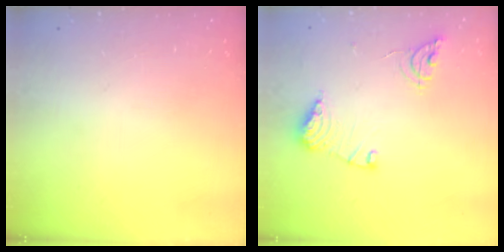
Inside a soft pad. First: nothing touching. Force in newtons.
{"total": 11.5, "press": 11.4, "slide": 1.0}